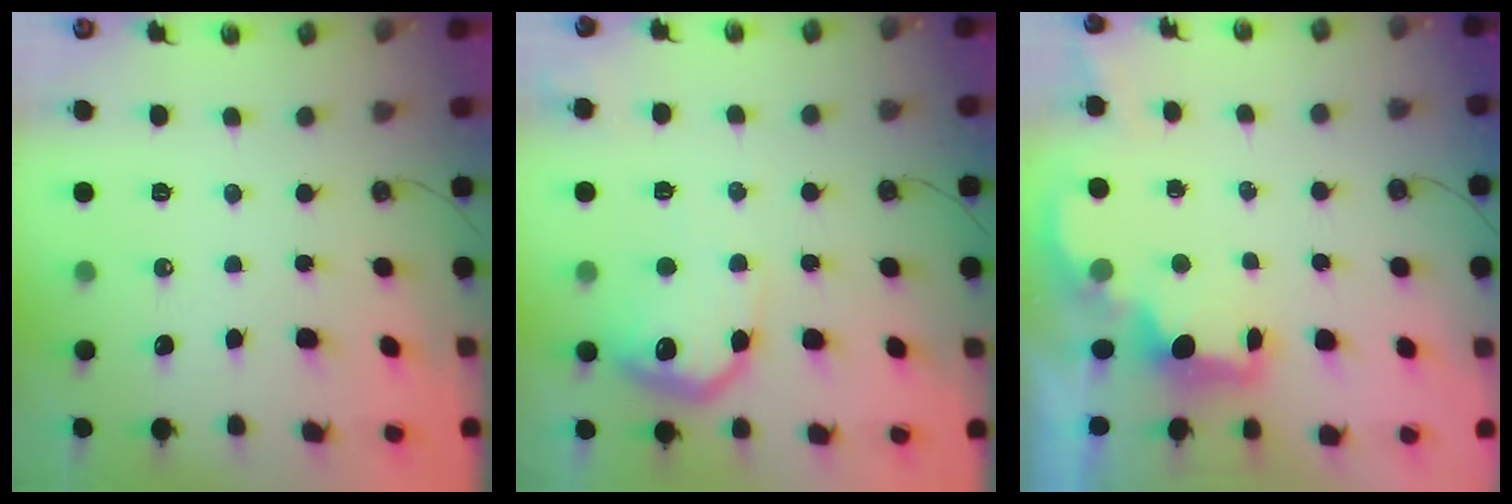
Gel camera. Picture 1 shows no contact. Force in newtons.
{"total": 12.1, "press": 12.1, "slide": 0.3}
{"total": 2.1, "press": 2.0, "slide": 0.7}